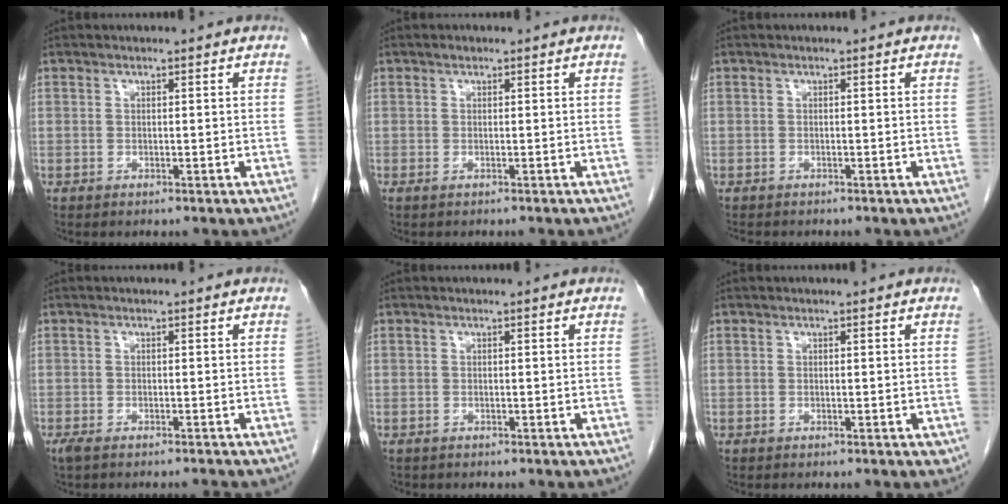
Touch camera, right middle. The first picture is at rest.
{"total": 1.1, "force": [-0.5, 0.4, 1.0], "torque": [-0.015, -0.001, -0.004]}
{"total": 2.9, "force": [-2.5, 0.8, 1.2], "torque": [-0.020, -0.007, -0.032]}
{"total": 3.0, "force": [-2.6, -0.1, 1.4], "torque": [-0.021, -0.007, -0.043]}
{"total": 0.0}
{"total": 0.5, "force": [-0.2, 0.1, 0.5], "torque": [-0.004, -0.002, -0.001]}